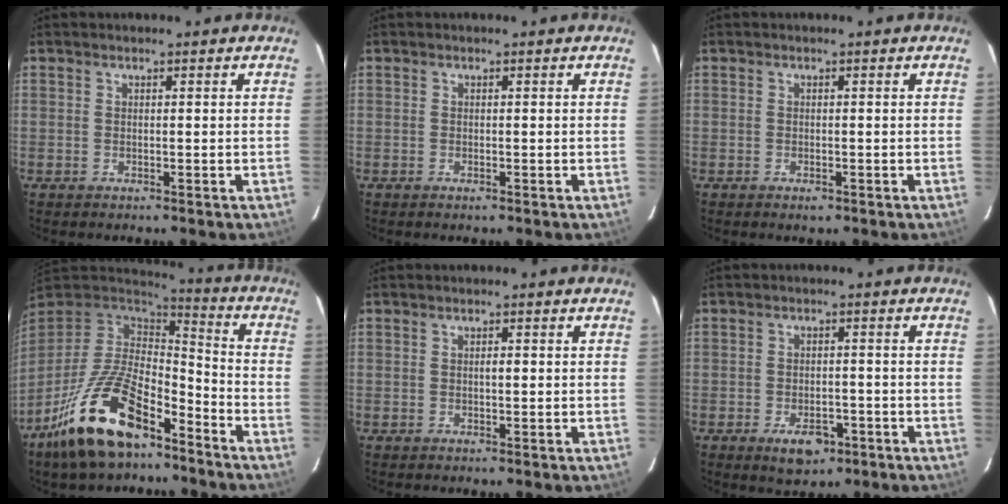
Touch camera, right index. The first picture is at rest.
{"total": 0.5, "force": [-0.3, 0.2, 0.4], "torque": [-0.007, -0.002, -0.003]}
{"total": 1.1, "force": [-0.7, 0.5, 0.7], "torque": [-0.011, -0.002, -0.005]}
{"total": 18.1, "force": [-11.4, 6.5, 12.5], "torque": [-0.258, -0.004, -0.211]}
{"total": 0.9, "force": [0.0, 0.2, 0.8], "torque": [-0.014, 0.001, 0.000]}
{"total": 5.3, "force": [-3.0, 2.8, 3.4], "torque": [-0.052, 0.001, -0.038]}